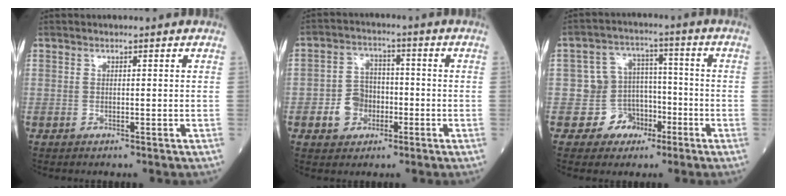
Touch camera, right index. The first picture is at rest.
{"total": 5.8, "force": [-2.0, 4.8, 2.6], "torque": [-0.052, 0.015, -0.034]}
{"total": 7.0, "force": [-3.0, 6.4, 0.1], "torque": [0.020, 0.031, -0.042]}